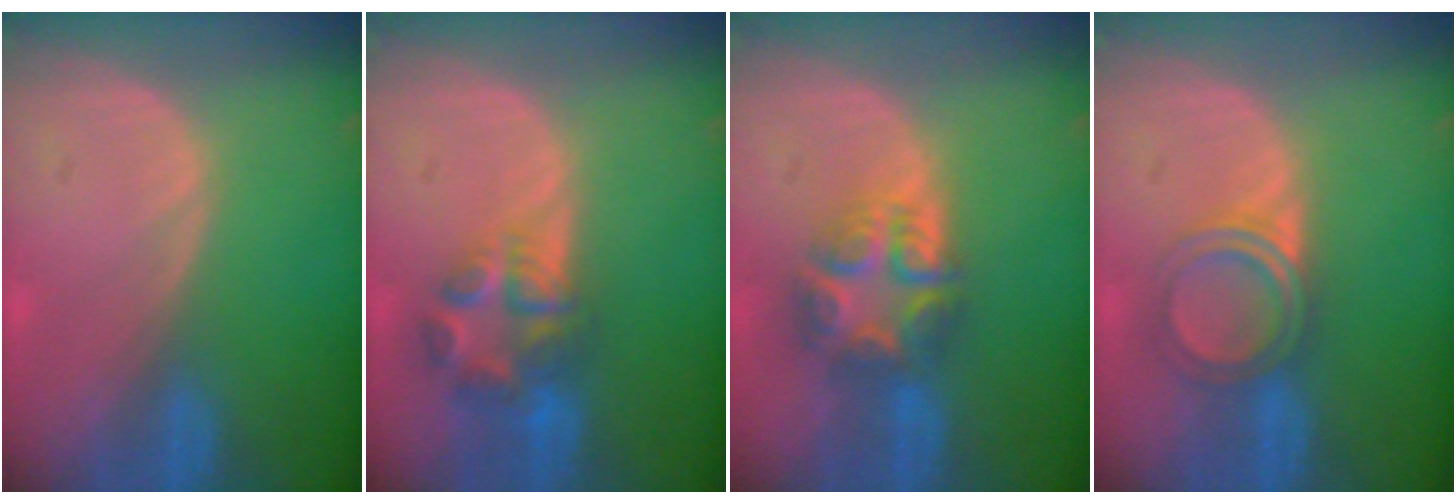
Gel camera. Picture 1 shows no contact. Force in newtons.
{"total": 6.8, "press": 6.2, "slide": 2.9}
{"total": 7.7, "press": 6.7, "slide": 3.7}
{"total": 4.9, "press": 4.7, "slide": 1.4}